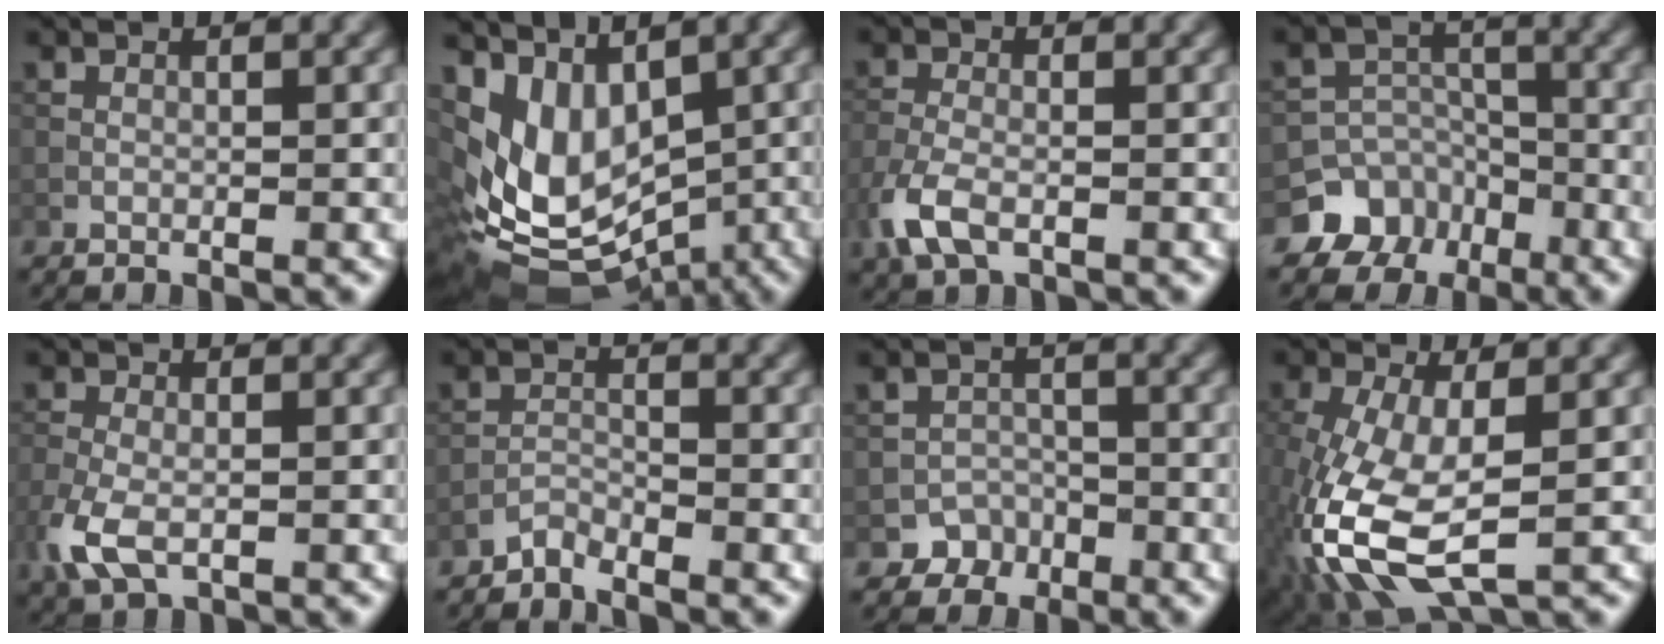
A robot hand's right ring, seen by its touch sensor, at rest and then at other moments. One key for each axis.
{"total": 9.4, "fx": 0.8, "fy": 6.1, "fz": 7.1, "tx": -0.129, "ty": -0.023, "tz": 0.027}
{"total": 3.9, "fx": -1.9, "fy": 1.9, "fz": 2.8, "tx": -0.072, "ty": -0.007, "tz": -0.045}
{"total": 8.7, "fx": -5.5, "fy": 6.6, "fz": 0.8, "tx": 0.000, "ty": -0.009, "tz": -0.107}
{"total": 4.3, "fx": -1.7, "fy": 2.3, "fz": 3.2, "tx": -0.084, "ty": -0.011, "tz": -0.038}
{"total": 1.5, "fx": -1.5, "fy": 0.3, "fz": 0.2, "tx": -0.003, "ty": 0.007, "tz": -0.031}
{"total": 2.8, "fx": -1.9, "fy": 2.1, "fz": -0.1, "tx": 0.024, "ty": 0.005, "tz": -0.025}
{"total": 10.4, "fx": -2.9, "fy": 4.8, "fz": 8.8, "tx": -0.223, "ty": -0.022, "tz": -0.054}